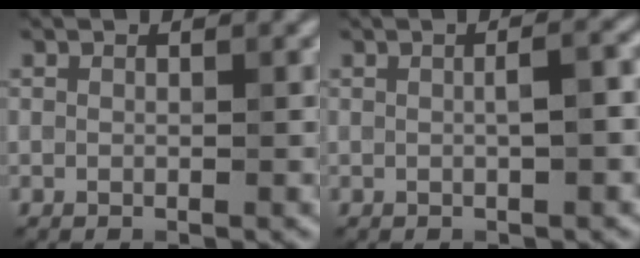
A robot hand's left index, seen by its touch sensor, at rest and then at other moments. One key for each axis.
{"total": 2.3, "fx": 0.1, "fy": 0.6, "fz": 2.3, "tx": -0.029, "ty": 0.006, "tz": 0.000}